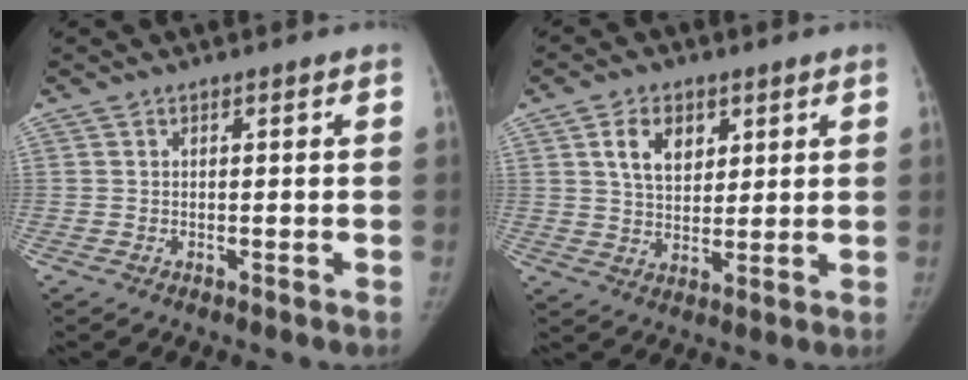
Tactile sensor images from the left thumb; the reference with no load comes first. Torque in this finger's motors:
{"motor_torque": [0.96, 0.99, 0.85, -0.55, 0.20]}